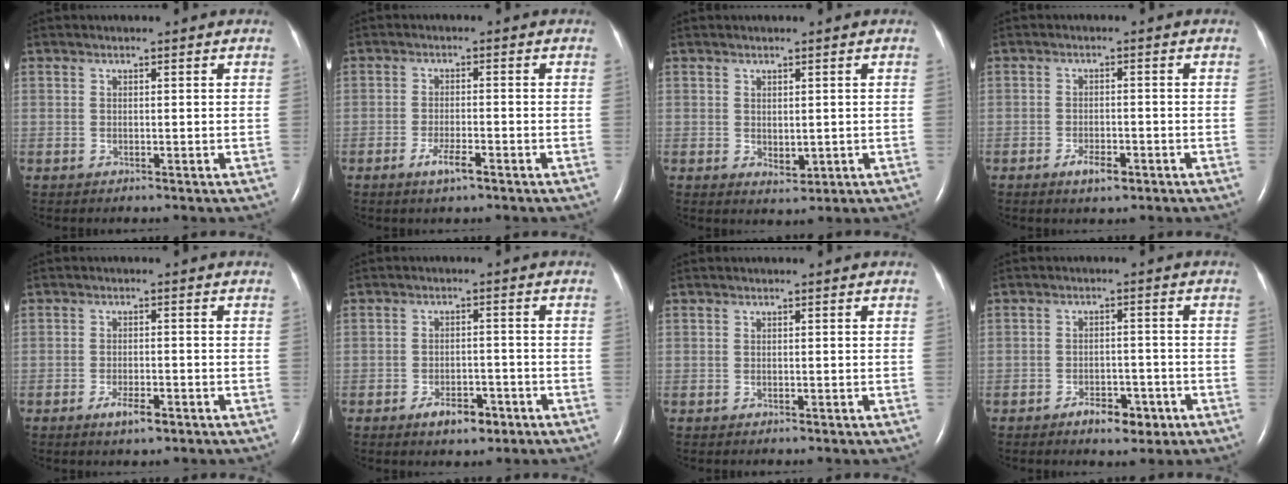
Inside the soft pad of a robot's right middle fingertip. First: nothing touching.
{"total": 3.3, "force": [-2.0, 0.5, 2.5], "torque": [-0.051, -0.003, -0.038]}
{"total": 2.1, "force": [0.0, 1.3, 1.7], "torque": [-0.028, -0.008, 0.010]}
{"total": 3.1, "force": [-1.9, 1.1, 2.2], "torque": [-0.040, 0.001, -0.032]}
{"total": 3.2, "force": [-1.9, 0.8, 2.4], "torque": [-0.045, -0.001, -0.033]}
{"total": 4.7, "force": [-2.9, 2.1, 3.0], "torque": [-0.045, 0.003, -0.043]}
{"total": 0.0}
{"total": 4.7, "force": [-2.9, 2.2, 3.0], "torque": [-0.041, 0.005, -0.039]}